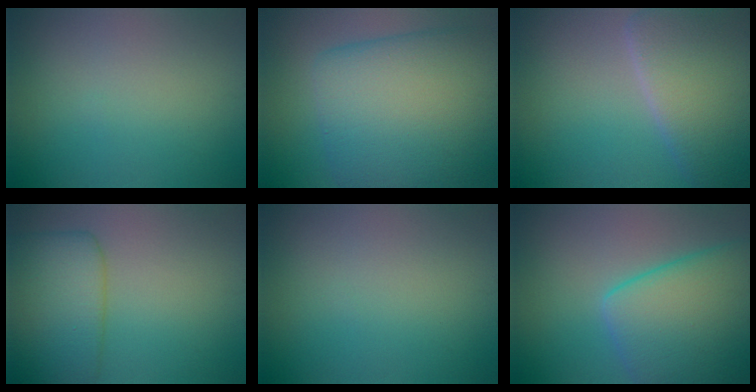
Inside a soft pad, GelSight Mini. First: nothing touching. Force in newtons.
{"total": 12.5, "press": 12.5, "slide": 0.3}
{"total": 9.1, "press": 9.1, "slide": 0.3}
{"total": 6.5, "press": 6.4, "slide": 0.2}
{"total": 0.0}
{"total": 10.0, "press": 10.0, "slide": 0.4}